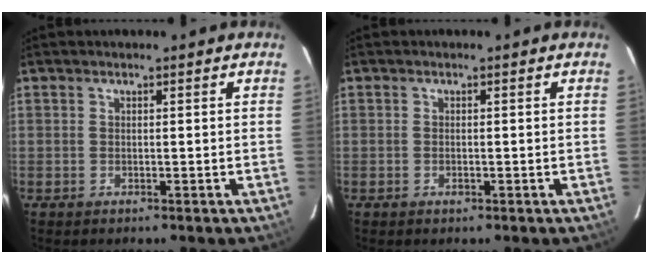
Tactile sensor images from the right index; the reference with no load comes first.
{"total": 0.7, "force": [-0.3, 0.5, 0.4], "torque": [-0.006, 0.001, -0.004]}